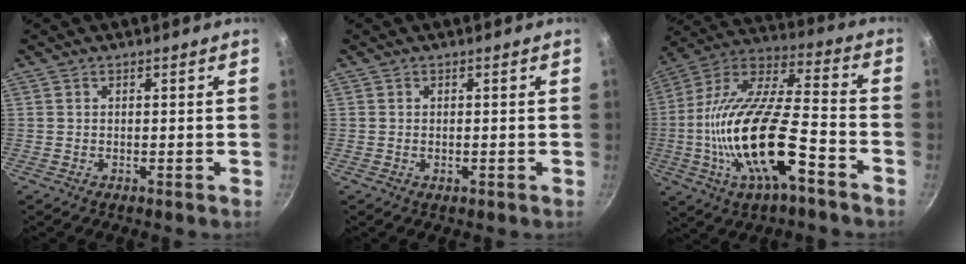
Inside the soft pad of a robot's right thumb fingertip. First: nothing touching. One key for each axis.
{"total": 0.8, "fx": -0.2, "fy": 0.4, "fz": 0.6, "tx": -0.010, "ty": 0.001, "tz": -0.003}
{"total": 23.1, "fx": -7.7, "fy": 8.3, "fz": 20.2, "tx": -0.373, "ty": 0.034, "tz": -0.154}